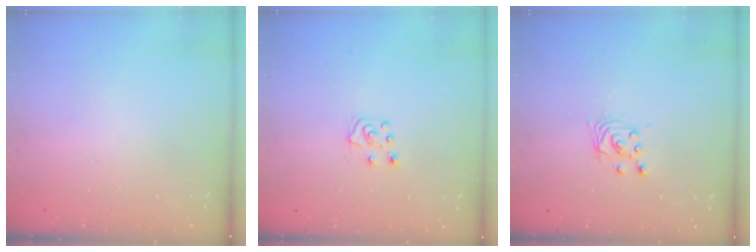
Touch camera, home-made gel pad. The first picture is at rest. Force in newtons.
{"total": 6.4, "press": 6.3, "slide": 0.5}
{"total": 2.9, "press": 2.9, "slide": 0.0}